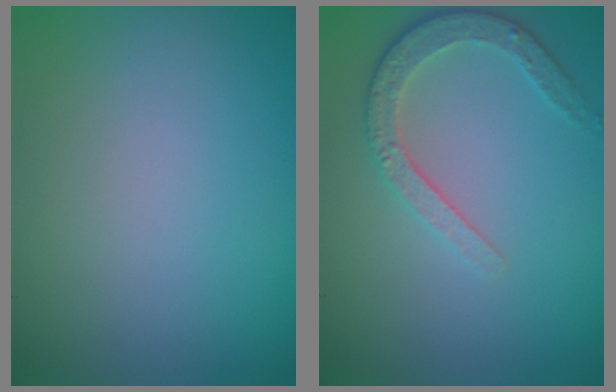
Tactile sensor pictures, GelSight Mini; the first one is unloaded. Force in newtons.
{"total": 2.9, "press": 2.5, "slide": 1.6}